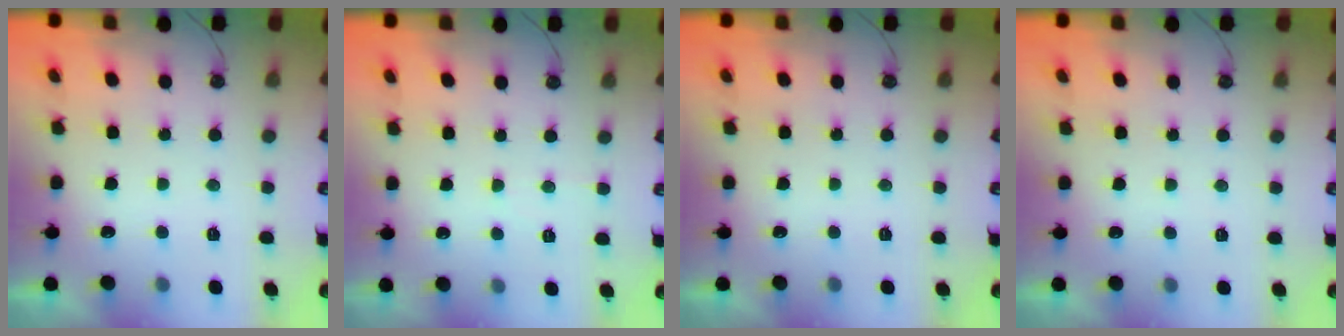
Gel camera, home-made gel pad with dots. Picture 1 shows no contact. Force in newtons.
{"total": 3.3, "press": 3.3, "slide": 0.5}
{"total": 0.0}
{"total": 2.8, "press": 2.8, "slide": 0.5}